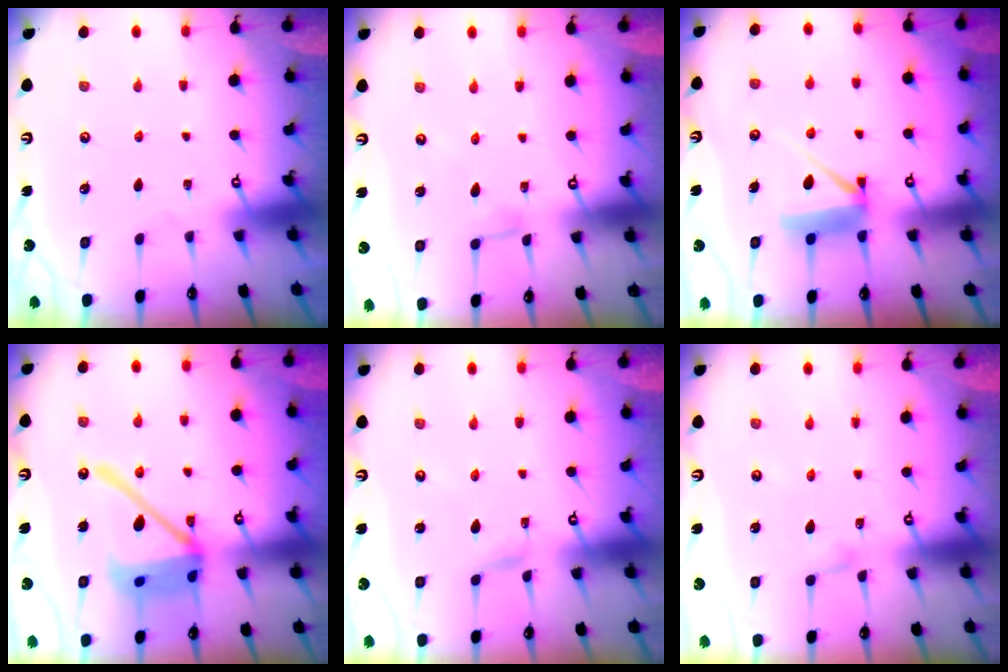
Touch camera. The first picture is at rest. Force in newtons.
{"total": 2.4, "press": 2.4, "slide": 0.1}
{"total": 7.4, "press": 7.4, "slide": 0.4}
{"total": 19.0, "press": 18.9, "slide": 2.2}
{"total": 2.1, "press": 2.1, "slide": 0.1}
{"total": 2.4, "press": 2.4, "slide": 0.2}